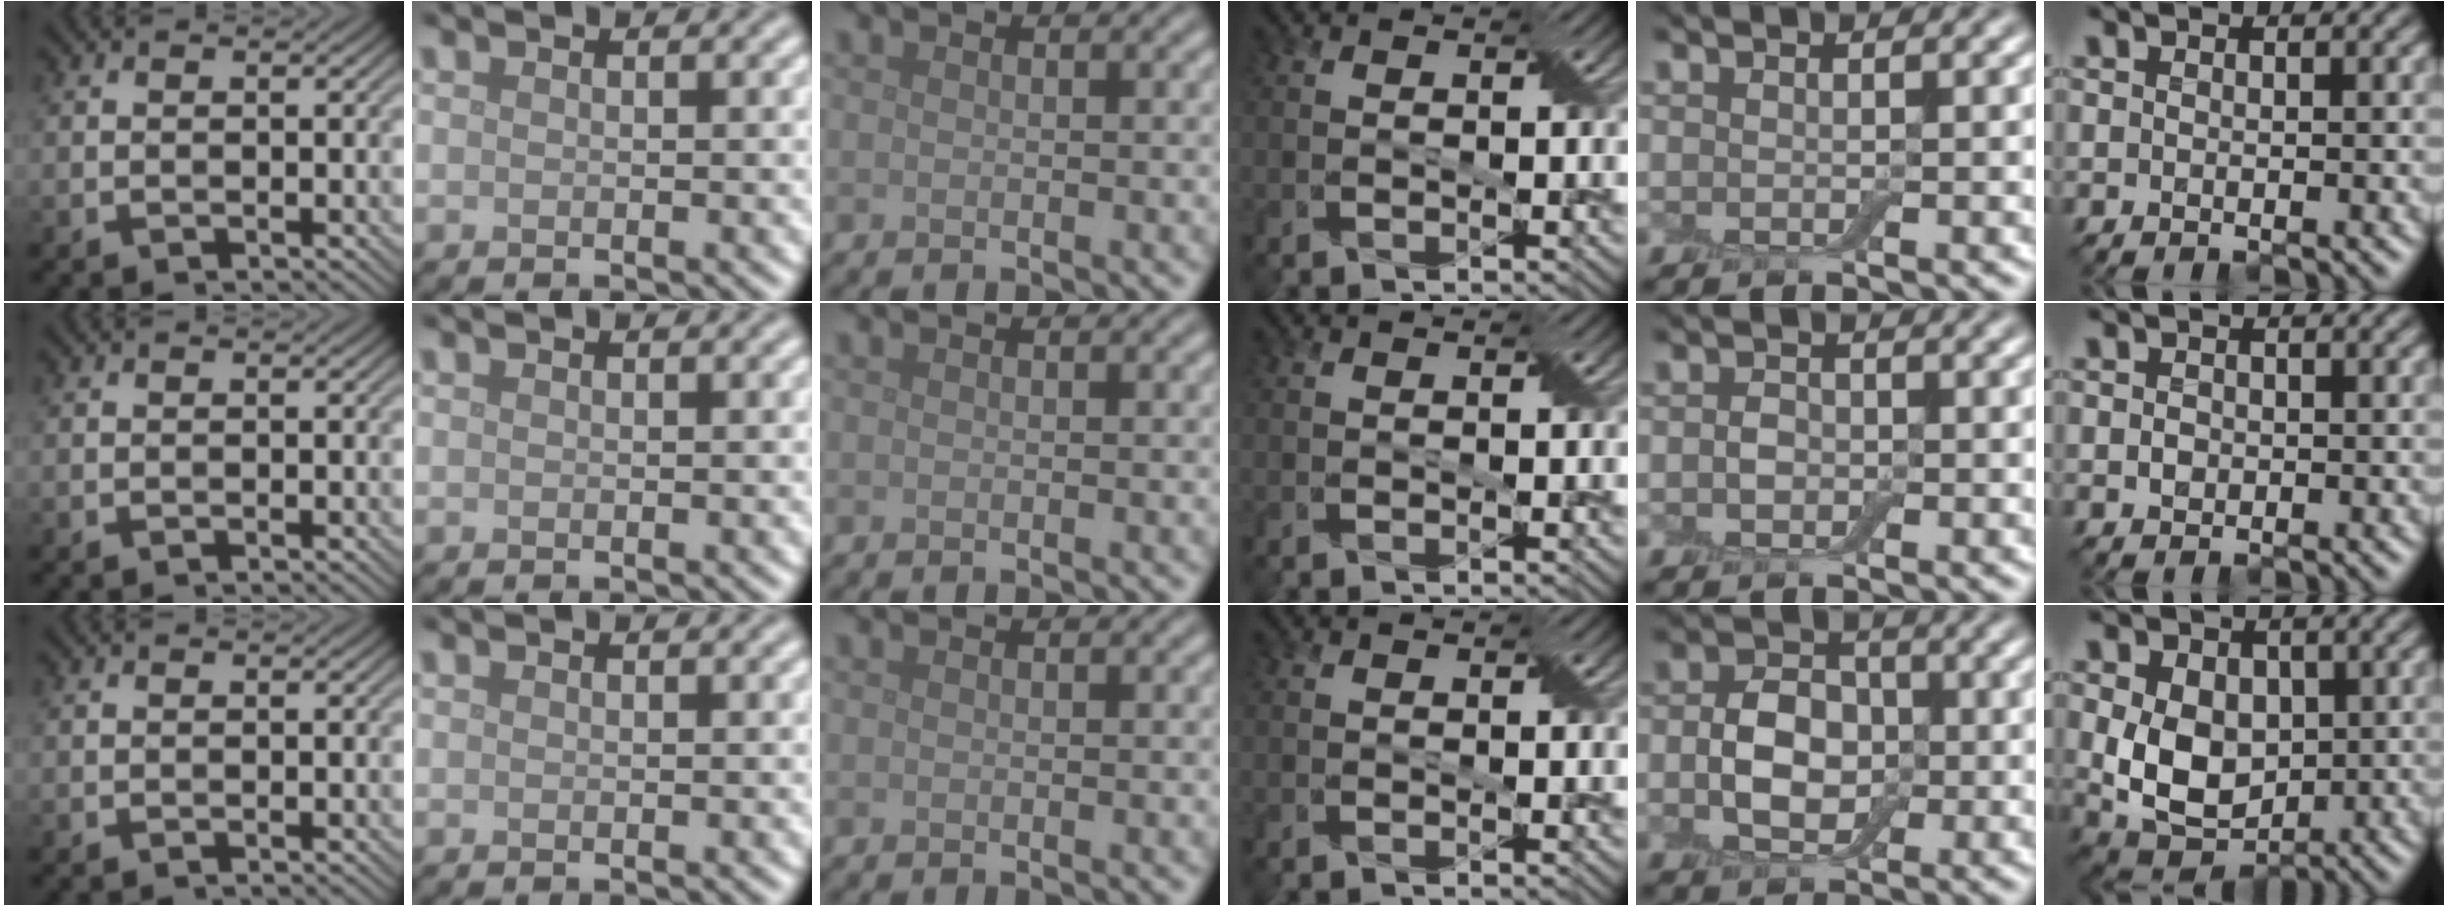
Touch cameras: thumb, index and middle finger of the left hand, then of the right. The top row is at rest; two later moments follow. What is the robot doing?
{"motion": "press", "object": "electronic device side button"}